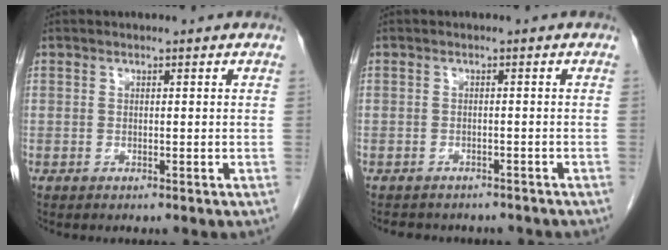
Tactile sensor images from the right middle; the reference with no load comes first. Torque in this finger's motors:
{"motor_torque": [0.12, -0.07, 0.01, 0.00]}